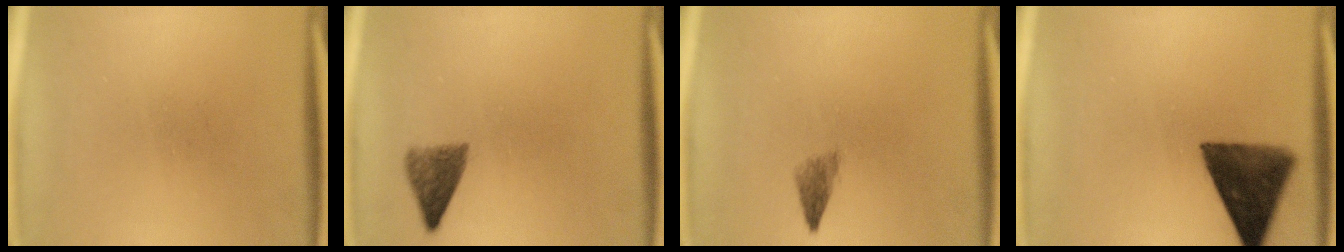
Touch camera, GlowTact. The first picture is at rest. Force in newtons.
{"total": 3.7}
{"total": 1.9}
{"total": 11.6}